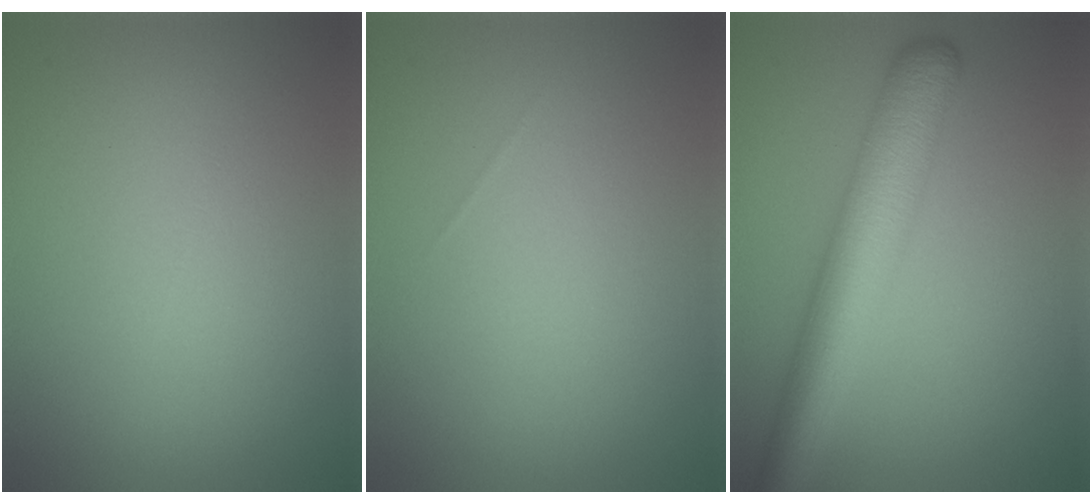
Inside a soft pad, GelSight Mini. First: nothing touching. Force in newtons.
{"total": 0.0}
{"total": 7.5, "press": 7.5, "slide": 0.2}